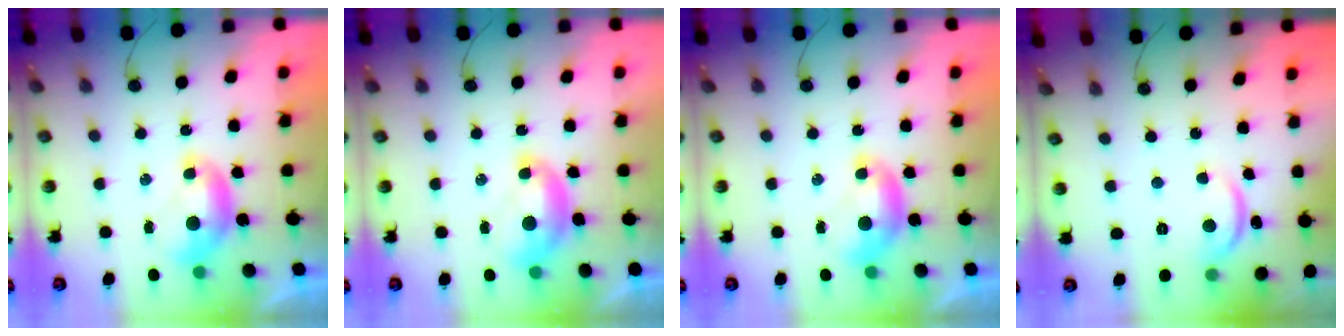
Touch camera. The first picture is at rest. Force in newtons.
{"total": 1.5, "press": 1.4, "slide": 0.6}
{"total": 0.0}
{"total": 3.4, "press": 3.4, "slide": 0.3}